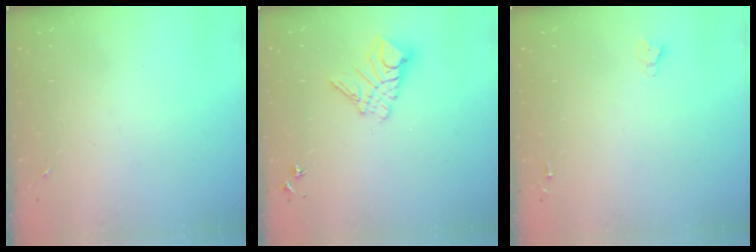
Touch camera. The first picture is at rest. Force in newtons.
{"total": 10.6, "press": 10.5, "slide": 1.1}
{"total": 2.7, "press": 2.7, "slide": 0.0}